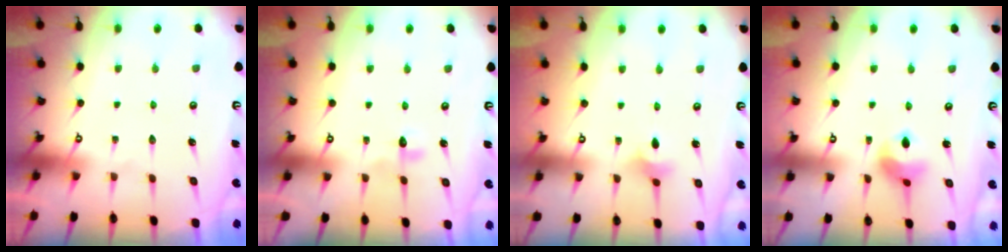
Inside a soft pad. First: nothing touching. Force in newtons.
{"total": 3.1, "press": 3.0, "slide": 0.7}
{"total": 3.7, "press": 3.6, "slide": 0.7}
{"total": 7.7, "press": 7.7, "slide": 0.9}